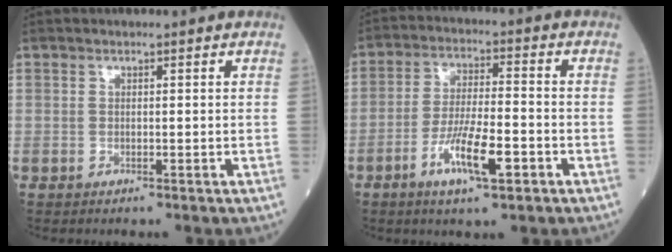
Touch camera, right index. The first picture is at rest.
{"total": 8.8, "force": [-4.0, 1.5, 7.7], "torque": [-0.147, -0.006, -0.069]}